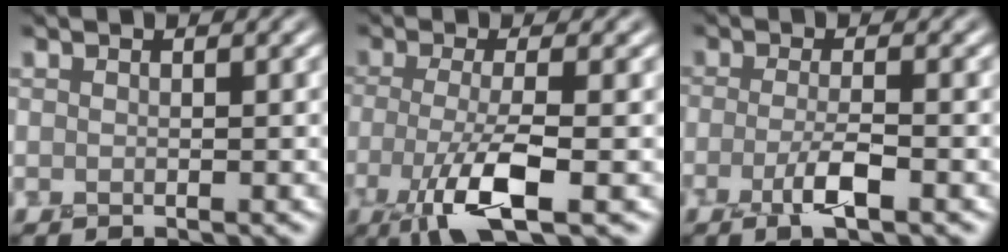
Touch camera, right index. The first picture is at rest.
{"total": 5.7, "force": [-2.3, 1.3, 5.0], "torque": [-0.106, -0.007, -0.046]}
{"total": 2.6, "force": [-1.3, 0.6, 2.1], "torque": [-0.049, 0.002, -0.029]}